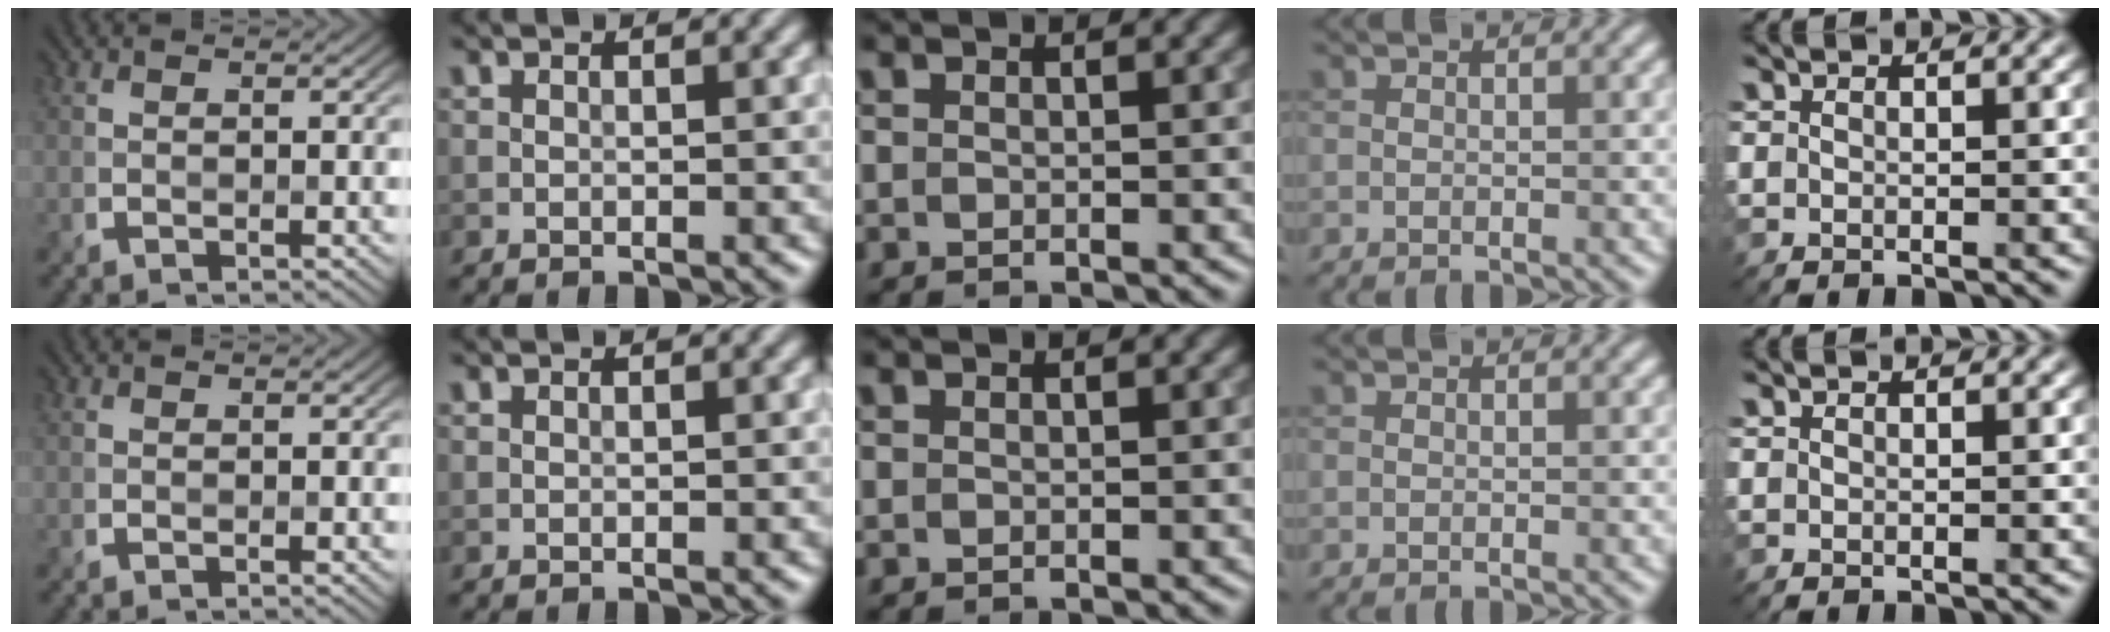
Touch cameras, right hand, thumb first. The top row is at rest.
{}